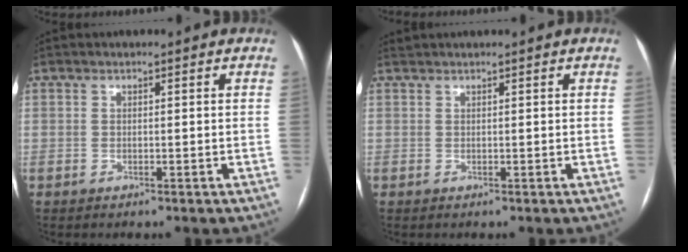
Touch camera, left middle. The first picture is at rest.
{"total": 1.0, "force": [0.9, -0.2, 0.3], "torque": [-0.007, 0.021, 0.026]}